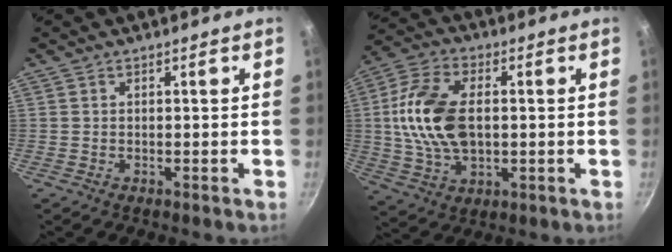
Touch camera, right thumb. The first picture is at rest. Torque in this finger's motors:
{"motor_torque": [0.52, 0.65, 1.18, 0.21, 0.16]}